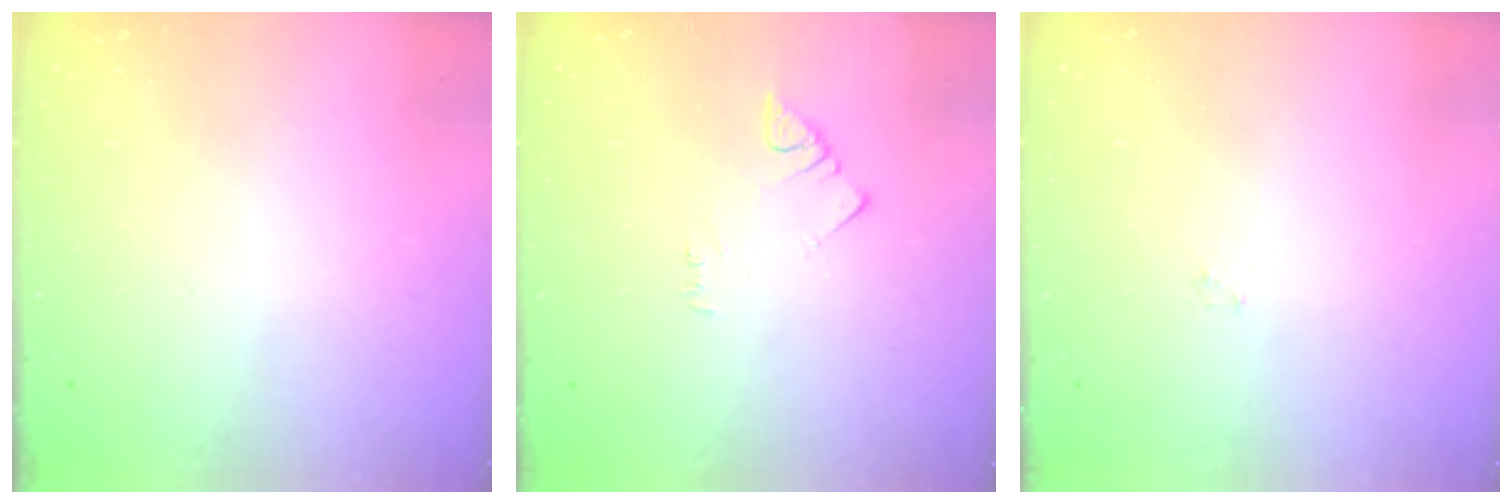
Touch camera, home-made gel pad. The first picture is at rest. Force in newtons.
{"total": 2.5, "press": 2.5, "slide": 0.4}
{"total": 0.8, "press": 0.8, "slide": 0.2}